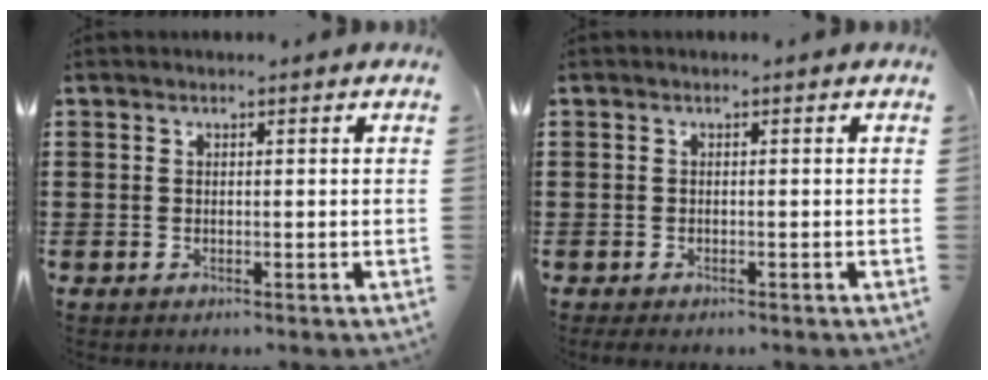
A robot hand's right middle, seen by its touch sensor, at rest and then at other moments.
{"total": 0.6, "force": [-0.5, 0.2, 0.2], "torque": [-0.004, -0.003, -0.011]}